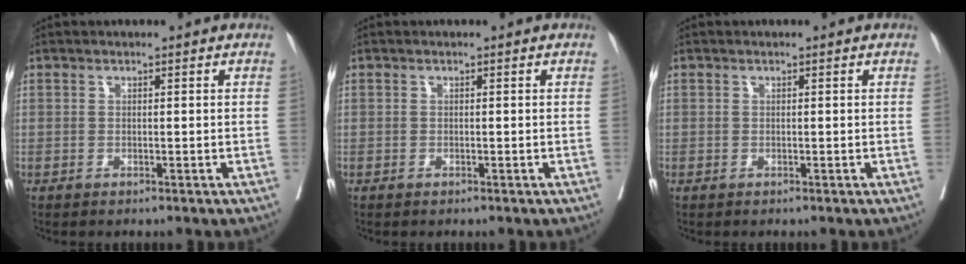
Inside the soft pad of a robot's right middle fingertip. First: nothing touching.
{"total": 0.0}
{"total": 0.0}